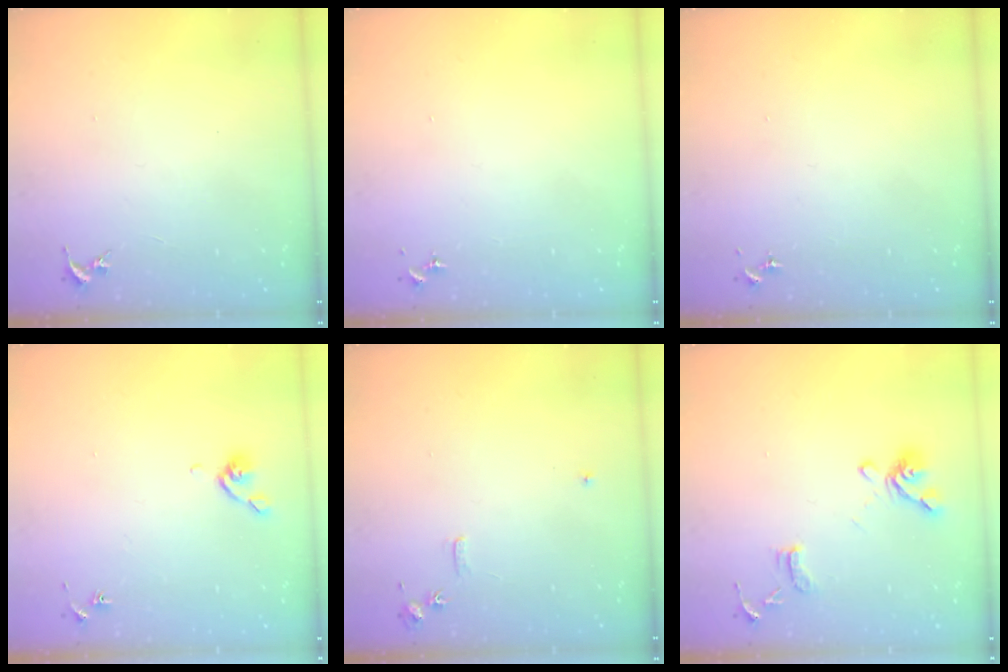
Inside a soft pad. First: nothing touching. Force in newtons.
{"total": 0.0}
{"total": 0.0}
{"total": 4.8, "press": 4.6, "slide": 1.0}
{"total": 5.9, "press": 5.9, "slide": 0.7}
{"total": 13.1, "press": 13.0, "slide": 1.4}